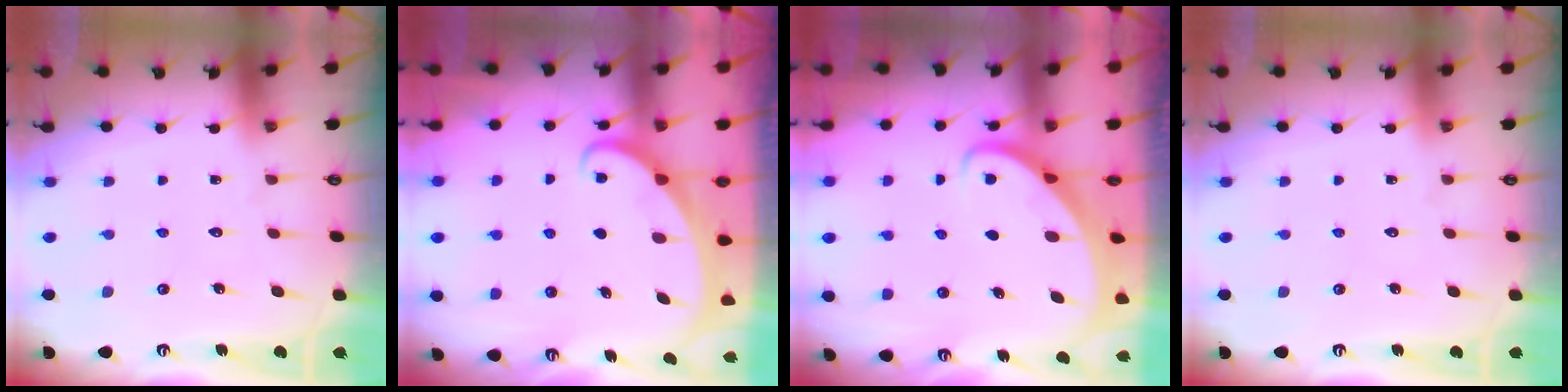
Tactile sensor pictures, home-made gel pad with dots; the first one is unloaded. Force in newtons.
{"total": 3.0, "press": 3.0, "slide": 0.3}
{"total": 2.6, "press": 2.6, "slide": 0.3}
{"total": 0.0}